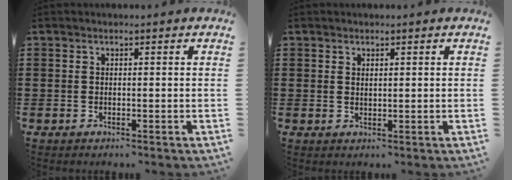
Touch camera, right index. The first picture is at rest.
{"total": 0.8, "force": [0.6, 0.4, 0.3], "torque": [-0.008, 0.003, 0.011]}